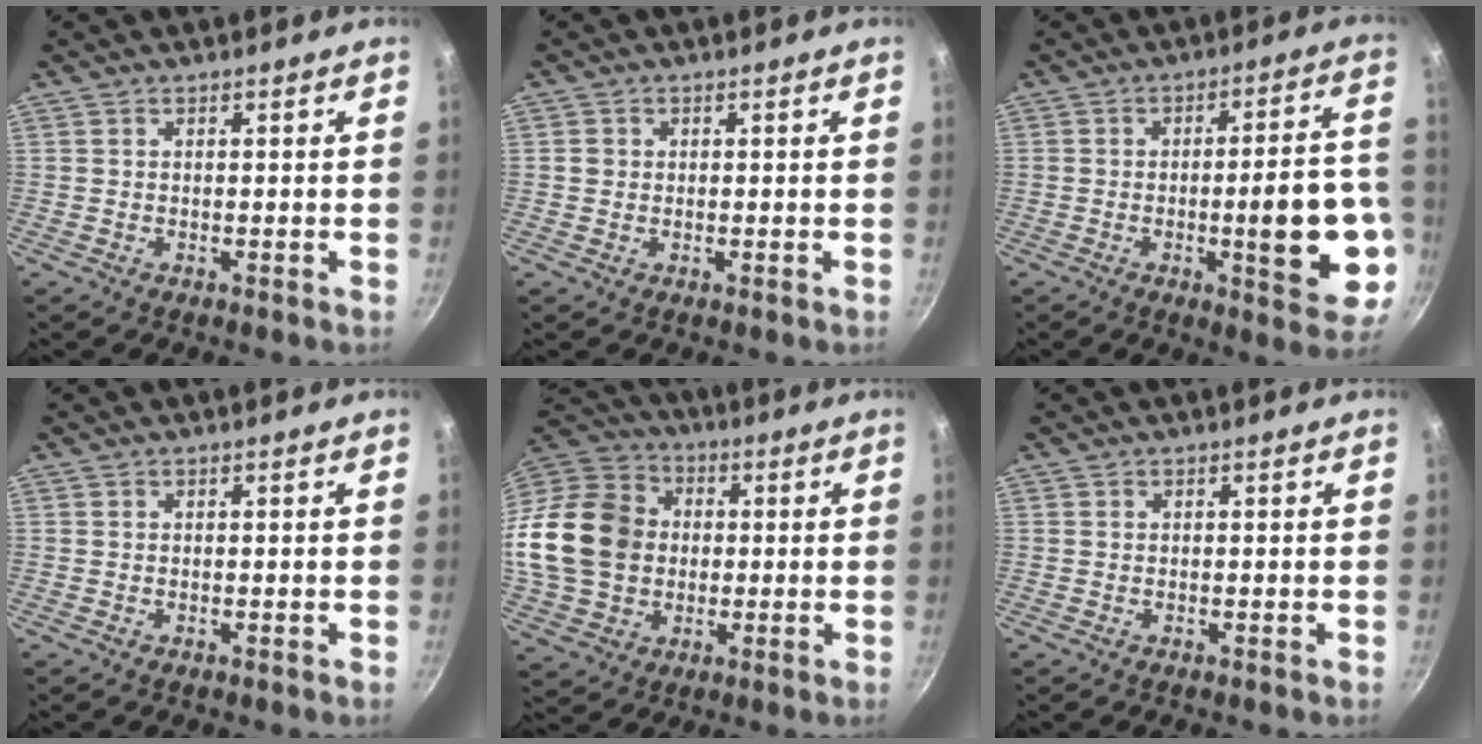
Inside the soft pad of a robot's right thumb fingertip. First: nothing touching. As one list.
[{"total": 1.3, "force": [0.0, 1.3, 0.4], "torque": [-0.004, 0.005, 0.000]}, {"total": 16.1, "force": [-3.7, 4.8, 14.9], "torque": [-0.178, 0.020, -0.048]}, {"total": 0.0}, {"total": 20.0, "force": [0.4, 16.2, 11.7], "torque": [-0.209, 0.028, 0.009]}, {"total": 0.0}]